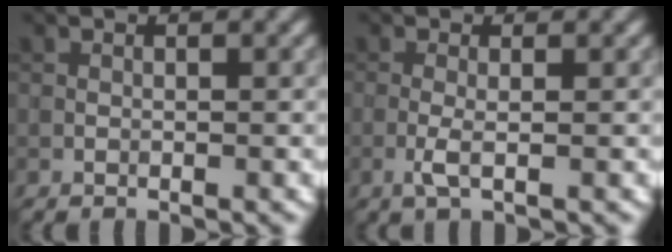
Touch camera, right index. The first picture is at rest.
{"total": 1.6, "force": [-0.4, 0.2, 1.5], "torque": [-0.035, -0.001, -0.012]}